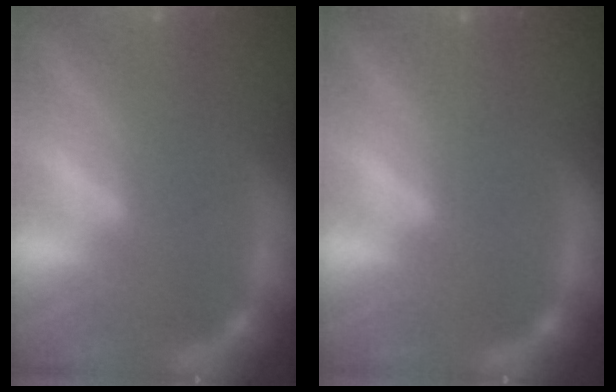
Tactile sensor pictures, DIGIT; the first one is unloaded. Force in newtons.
{"total": 0.0}